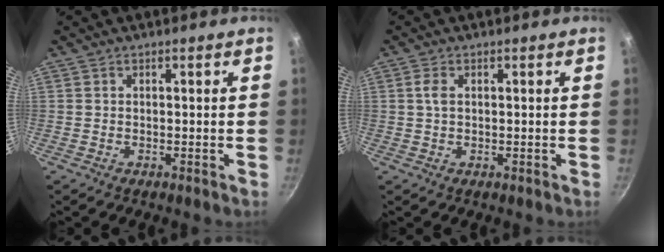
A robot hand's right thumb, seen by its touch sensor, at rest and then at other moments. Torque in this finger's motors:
{"motor_torque": [0.16, 0.01, 0.42, -0.03, 0.10]}